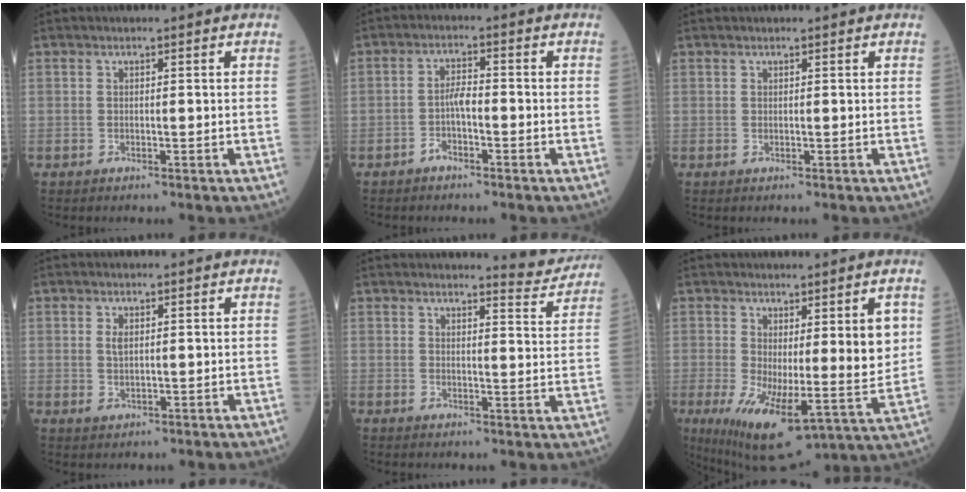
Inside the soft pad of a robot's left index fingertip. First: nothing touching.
{"total": 2.8, "force": [-1.3, 0.9, 2.3], "torque": [-0.046, 0.007, -0.026]}
{"total": 0.0}
{"total": 1.8, "force": [0.4, 1.0, 1.4], "torque": [-0.030, -0.003, 0.010]}
{"total": 5.2, "force": [5.2, 0.1, 0.3], "torque": [-0.007, -0.033, 0.047]}
{"total": 14.0, "force": [1.0, 3.0, 13.6], "torque": [-0.211, -0.010, 0.028]}